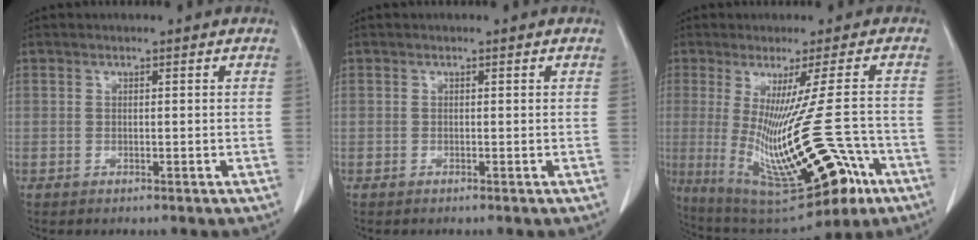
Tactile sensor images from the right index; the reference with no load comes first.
{"total": 0.0}
{"total": 20.1, "force": [-6.8, 3.2, 18.7], "torque": [-0.311, -0.043, -0.089]}